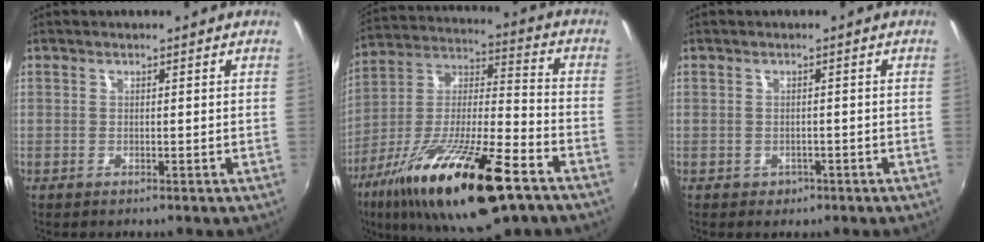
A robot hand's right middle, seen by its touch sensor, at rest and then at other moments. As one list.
[{"total": 25.4, "force": [-14.5, 6.1, 19.9], "torque": [-0.352, -0.038, -0.253]}, {"total": 1.7, "force": [-0.7, 1.5, 0.5], "torque": [-0.011, -0.004, -0.007]}]